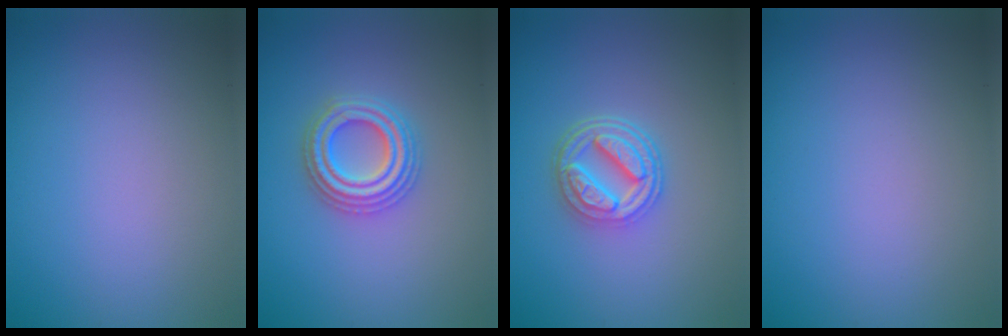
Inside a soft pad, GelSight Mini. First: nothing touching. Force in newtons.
{"total": 4.4, "press": 4.3, "slide": 0.8}
{"total": 4.5, "press": 3.7, "slide": 2.6}
{"total": 0.0}